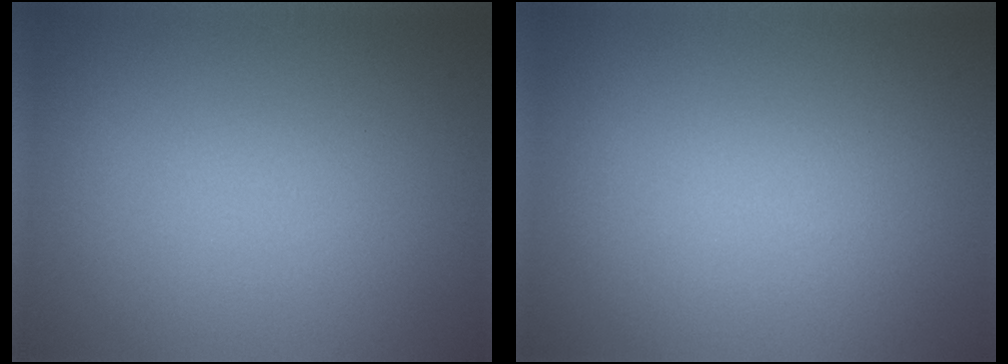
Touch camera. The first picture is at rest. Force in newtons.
{"total": 0.0}